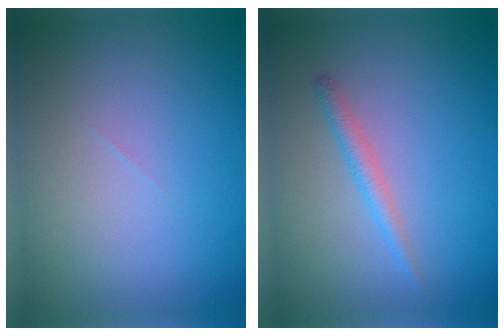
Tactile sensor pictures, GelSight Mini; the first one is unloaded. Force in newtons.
{"total": 1.5, "press": 1.5, "slide": 0.0}